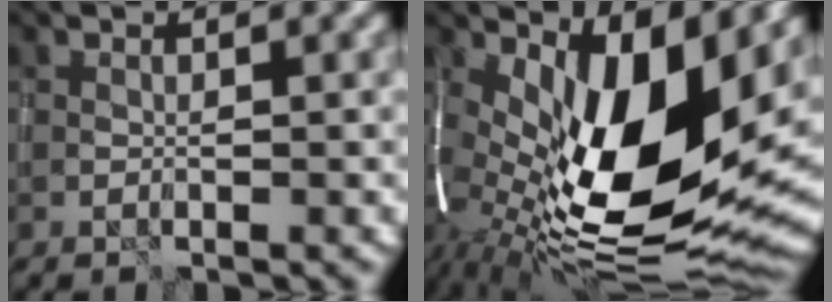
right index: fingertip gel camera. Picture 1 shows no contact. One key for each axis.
{"total": 16.7, "fx": 0.6, "fy": 8.1, "fz": 14.6, "tx": -0.252, "ty": -0.004, "tz": 0.001}